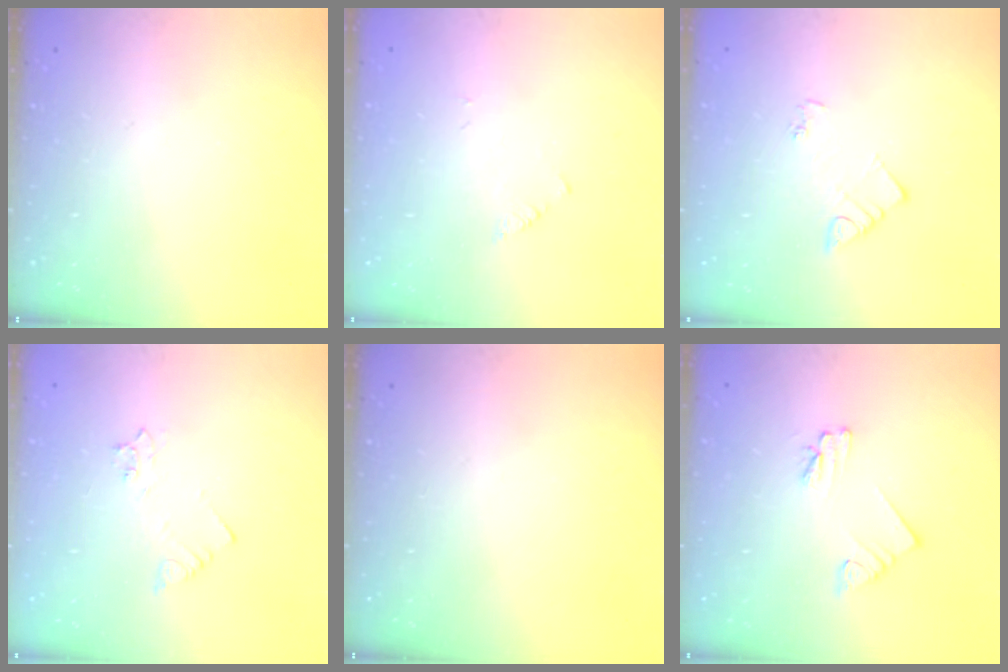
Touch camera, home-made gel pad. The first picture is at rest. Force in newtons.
{"total": 1.0, "press": 0.9, "slide": 0.2}
{"total": 4.2, "press": 4.2, "slide": 0.5}
{"total": 3.3, "press": 3.2, "slide": 0.5}
{"total": 0.0}
{"total": 2.3, "press": 2.3, "slide": 0.1}